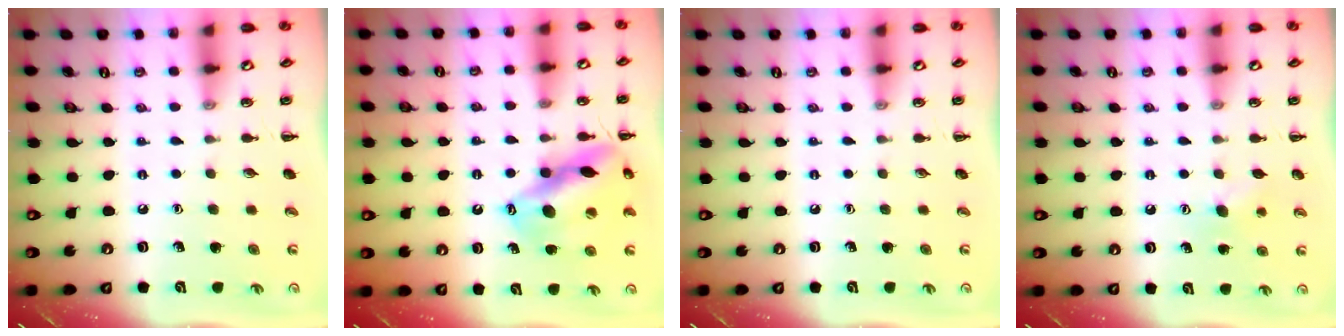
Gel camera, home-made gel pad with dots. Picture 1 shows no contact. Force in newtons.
{"total": 16.6, "press": 16.3, "slide": 3.0}
{"total": 0.0}
{"total": 6.5, "press": 6.3, "slide": 1.6}